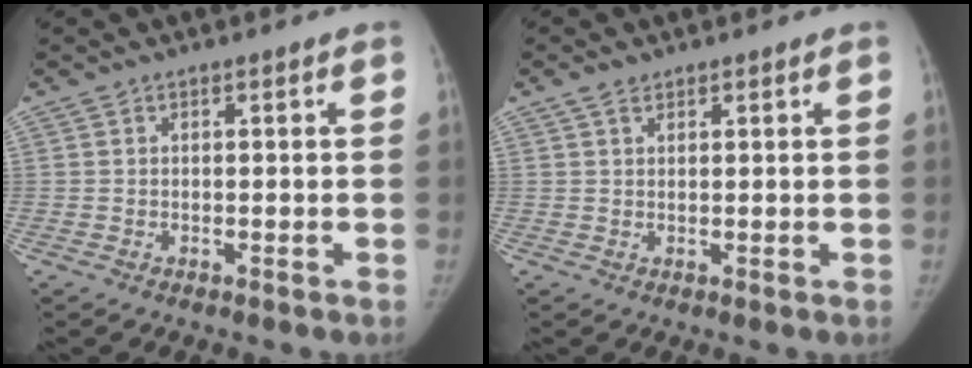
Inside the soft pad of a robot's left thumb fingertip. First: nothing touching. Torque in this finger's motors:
{"motor_torque": [0.20, 0.22, -0.32, -0.08, 0.06]}